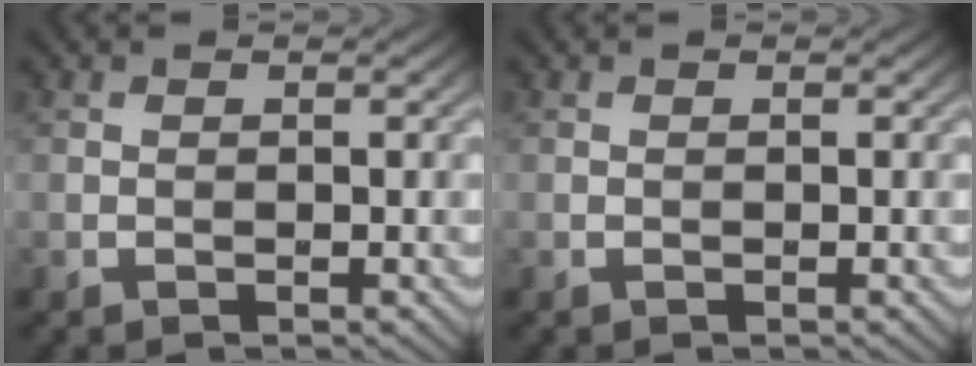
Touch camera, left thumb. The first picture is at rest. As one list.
[{"total": 0.0}]